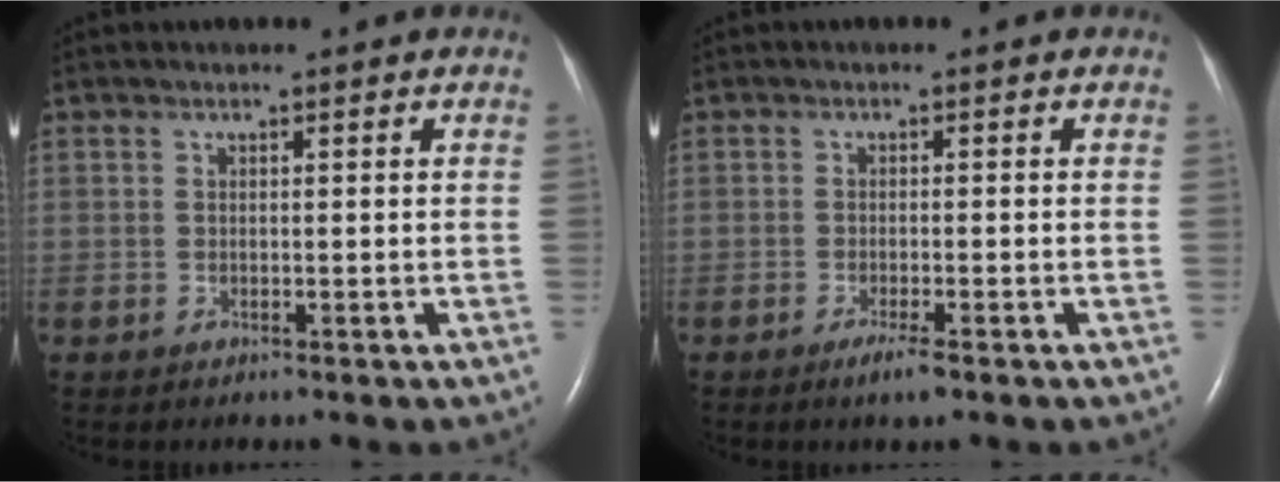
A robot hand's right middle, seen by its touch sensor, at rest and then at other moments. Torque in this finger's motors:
{"motor_torque": [0.37, -0.28, 0.01, 0.01]}